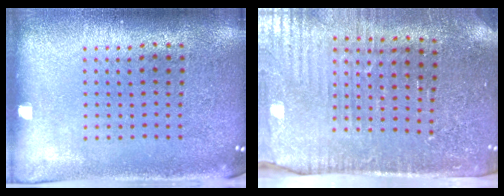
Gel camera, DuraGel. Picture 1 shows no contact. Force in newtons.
{"total": 3.5, "press": 3.4, "slide": 0.8}